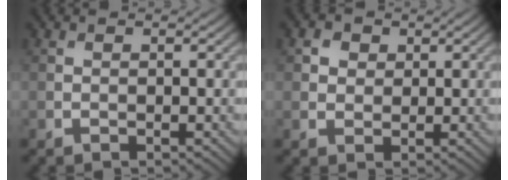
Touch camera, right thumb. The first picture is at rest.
{"total": 2.4, "force": [1.0, 2.0, 0.9], "torque": [-0.019, -0.005, 0.016]}